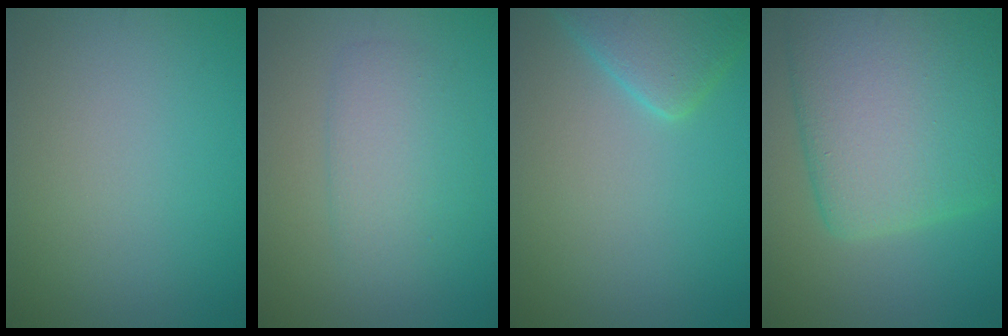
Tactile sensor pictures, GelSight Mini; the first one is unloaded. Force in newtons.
{"total": 3.1, "press": 3.1, "slide": 0.0}
{"total": 4.5, "press": 4.4, "slide": 0.3}
{"total": 12.2, "press": 12.2, "slide": 0.7}